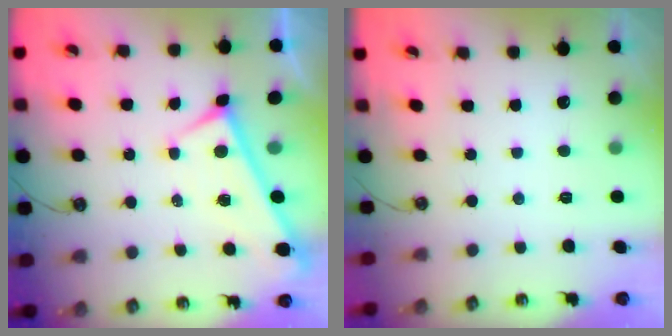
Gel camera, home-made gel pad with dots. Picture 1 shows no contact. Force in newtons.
{"total": 0.0}